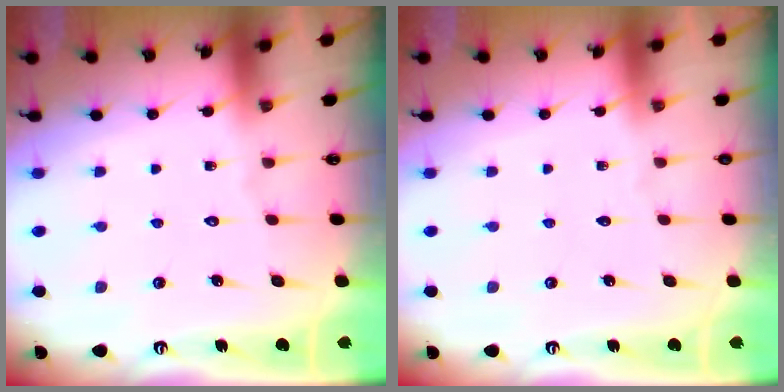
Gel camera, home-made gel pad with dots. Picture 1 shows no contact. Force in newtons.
{"total": 0.0}